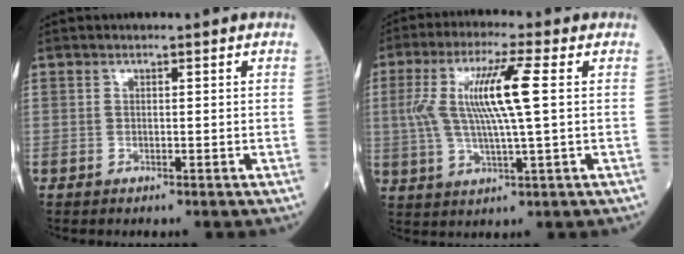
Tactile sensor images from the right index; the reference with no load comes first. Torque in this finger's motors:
{"motor_torque": [0.81, 0.44, 0.33, 0.21]}